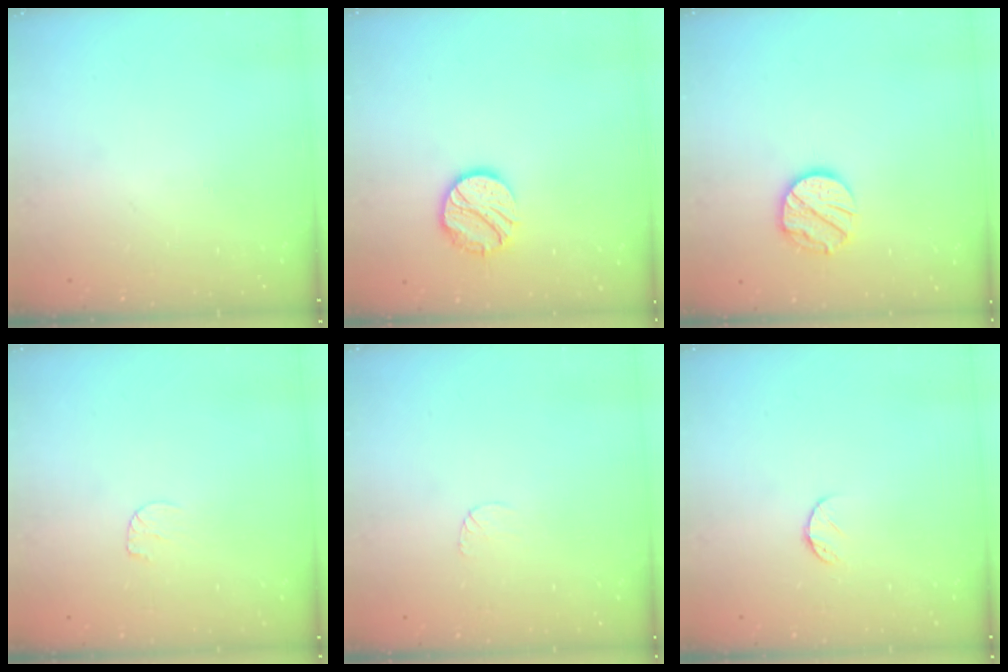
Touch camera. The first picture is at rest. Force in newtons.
{"total": 10.2, "press": 10.2, "slide": 0.9}
{"total": 11.7, "press": 11.7, "slide": 1.0}
{"total": 3.5, "press": 3.5, "slide": 0.3}
{"total": 3.3, "press": 3.3, "slide": 0.4}
{"total": 5.1, "press": 5.1, "slide": 0.5}